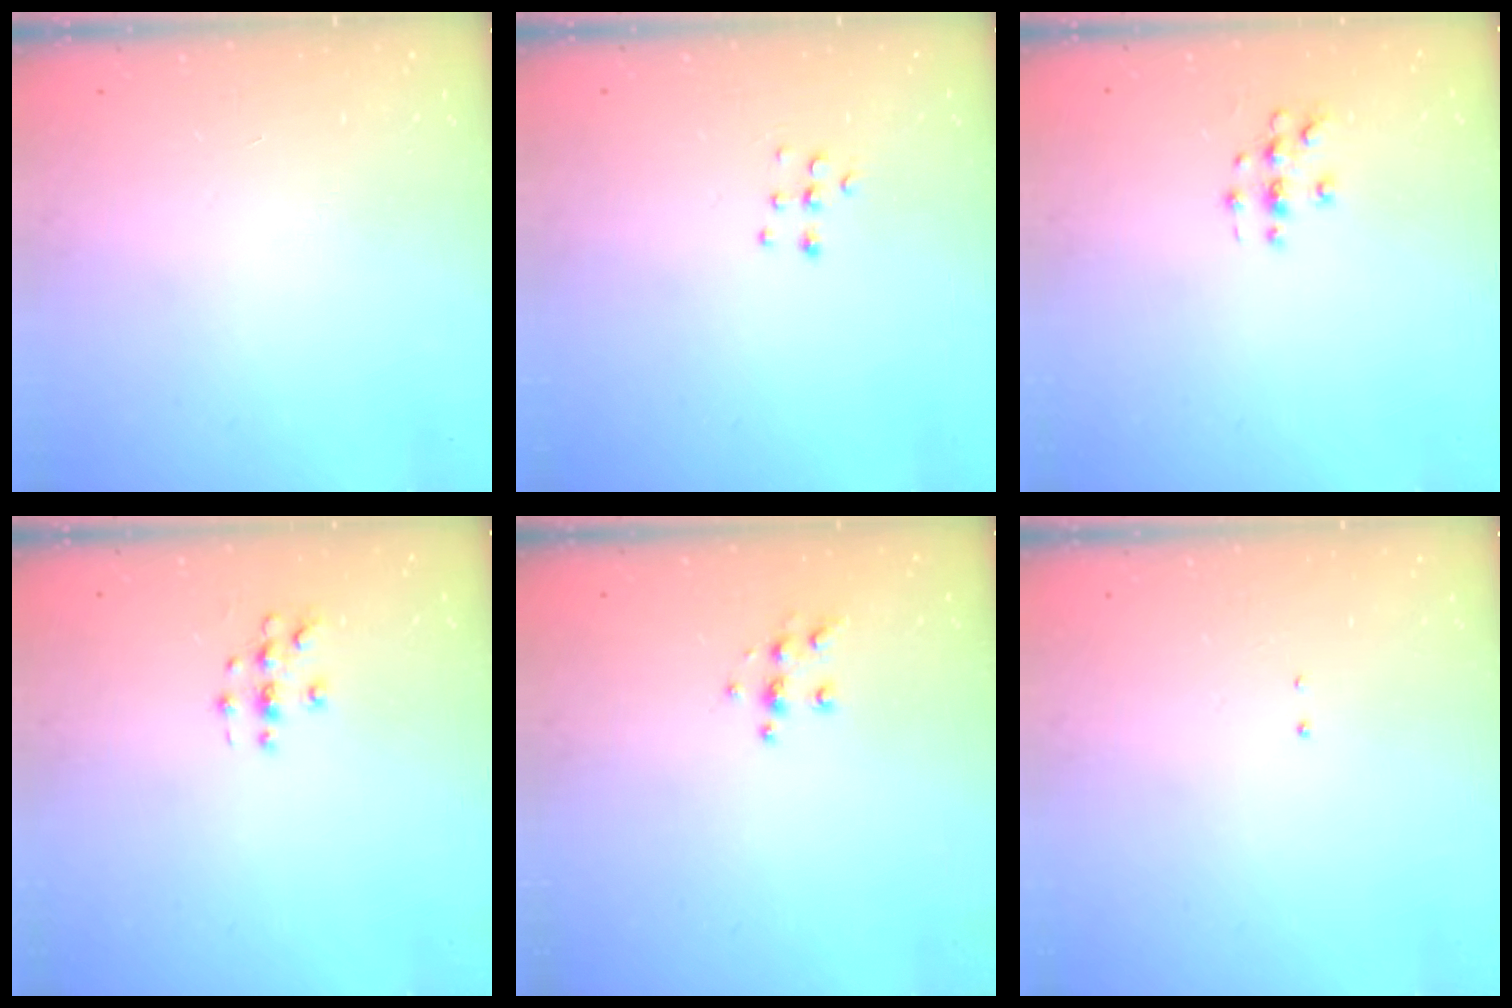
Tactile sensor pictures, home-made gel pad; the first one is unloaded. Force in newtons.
{"total": 5.9, "press": 5.9, "slide": 0.4}
{"total": 3.2, "press": 3.2, "slide": 0.2}
{"total": 3.2, "press": 3.2, "slide": 0.2}
{"total": 6.4, "press": 6.4, "slide": 0.6}
{"total": 1.3, "press": 1.2, "slide": 0.6}